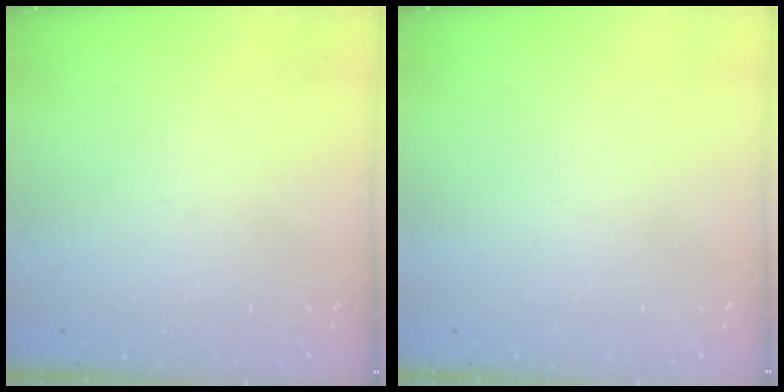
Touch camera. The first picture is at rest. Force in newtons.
{"total": 1.8, "press": 1.7, "slide": 0.1}